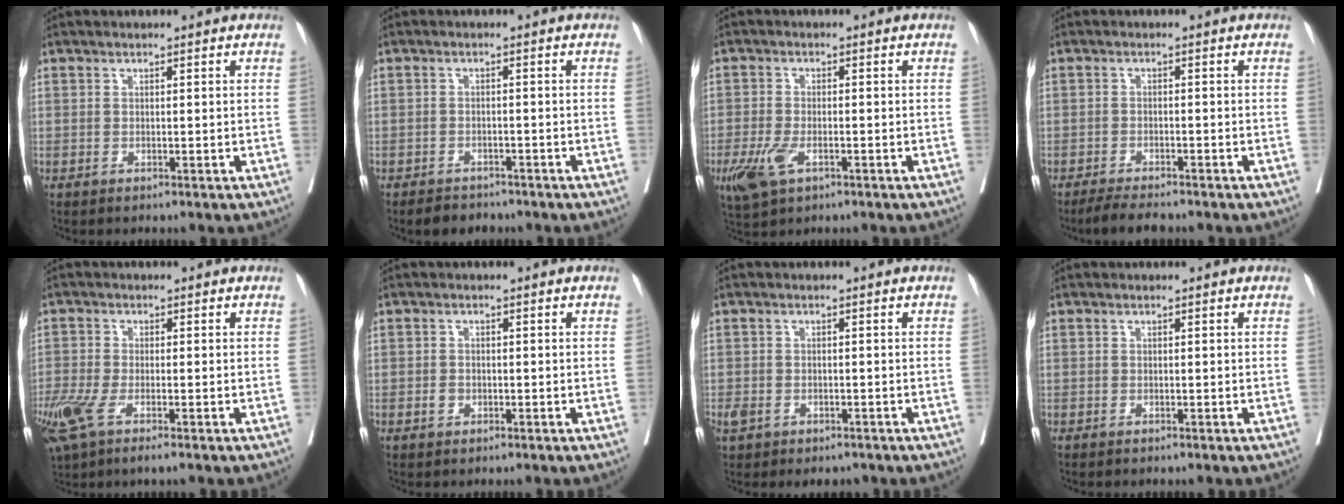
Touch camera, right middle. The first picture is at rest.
{"total": 3.9, "force": [-3.4, 1.7, 1.0], "torque": [-0.017, -0.001, -0.049]}
{"total": 5.5, "force": [-2.4, 2.4, 4.2], "torque": [-0.093, -0.011, -0.039]}
{"total": 4.8, "force": [-4.2, 0.6, 2.2], "torque": [-0.035, -0.012, -0.071]}
{"total": 8.2, "force": [-4.8, 2.3, 6.3], "torque": [-0.144, -0.025, -0.094]}
{"total": 1.2, "force": [-0.5, 0.9, 0.6], "torque": [-0.010, 0.003, -0.006]}
{"total": 3.9, "force": [-2.5, 2.5, 1.7], "torque": [-0.031, 0.004, -0.030]}
{"total": 0.0}